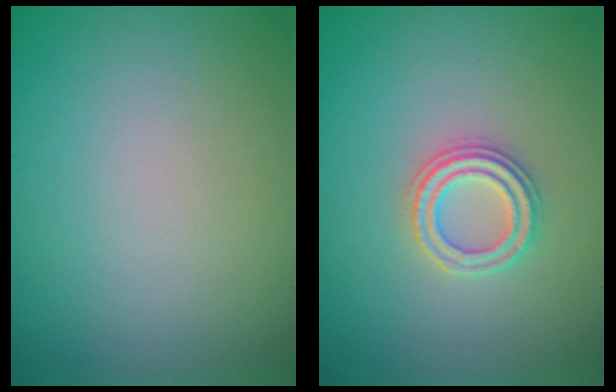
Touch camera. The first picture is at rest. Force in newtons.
{"total": 2.4, "press": 2.3, "slide": 0.4}